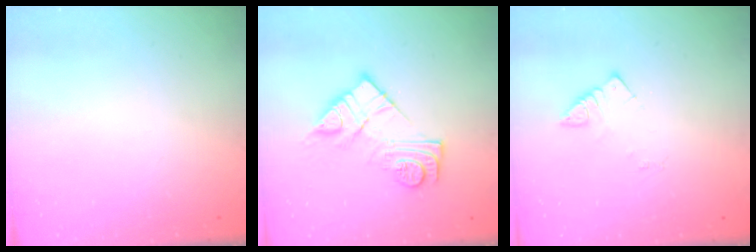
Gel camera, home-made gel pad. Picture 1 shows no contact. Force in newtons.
{"total": 14.0, "press": 14.0, "slide": 0.9}
{"total": 2.6, "press": 2.6, "slide": 0.1}